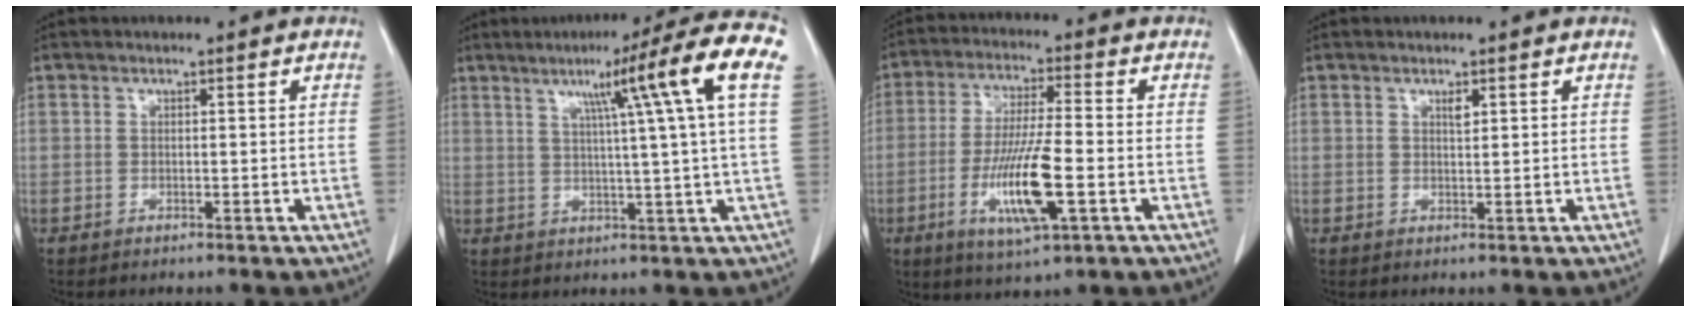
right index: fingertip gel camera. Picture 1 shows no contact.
{"total": 15.1, "force": [5.6, -1.9, 13.9], "torque": [-0.186, 0.019, 0.068]}
{"total": 11.7, "force": [-3.4, 1.4, 11.1], "torque": [-0.216, -0.016, -0.061]}
{"total": 1.2, "force": [0.7, 0.3, 0.9], "torque": [-0.016, -0.005, 0.013]}